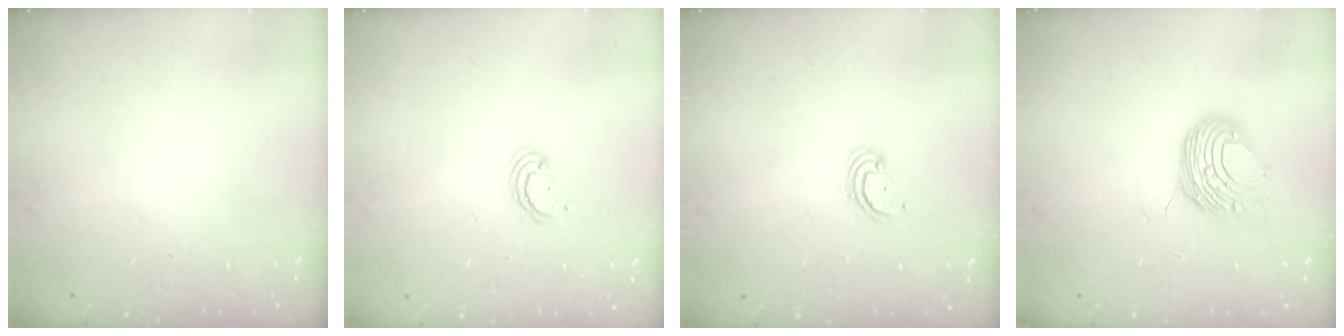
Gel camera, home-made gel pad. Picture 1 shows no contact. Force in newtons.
{"total": 2.7, "press": 2.7, "slide": 0.2}
{"total": 2.6, "press": 2.6, "slide": 0.2}
{"total": 8.9, "press": 8.9, "slide": 0.5}